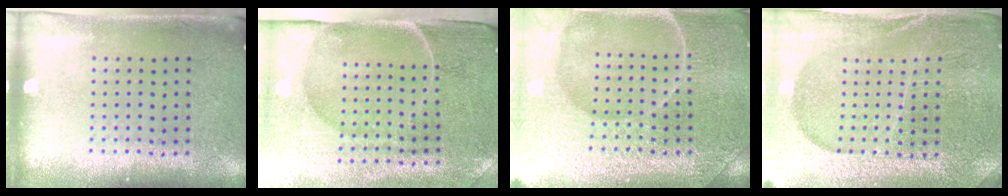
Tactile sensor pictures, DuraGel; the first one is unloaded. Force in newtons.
{"total": 4.7, "press": 3.9, "slide": 2.6}
{"total": 7.4, "press": 7.3, "slide": 1.0}
{"total": 4.9, "press": 4.5, "slide": 1.8}